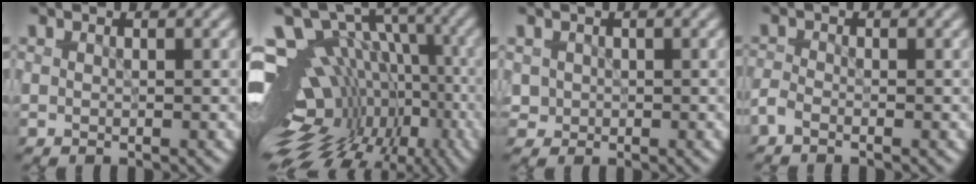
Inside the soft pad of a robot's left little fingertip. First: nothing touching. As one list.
[{"total": 16.7, "force": [-3.5, 11.8, 11.4], "torque": [-0.182, 0.017, -0.008]}, {"total": 1.1, "force": [0.1, 1.1, 0.0], "torque": [0.012, -0.003, 0.003]}, {"total": 1.2, "force": [-1.0, 0.4, 0.7], "torque": [-0.018, -0.004, -0.031]}]